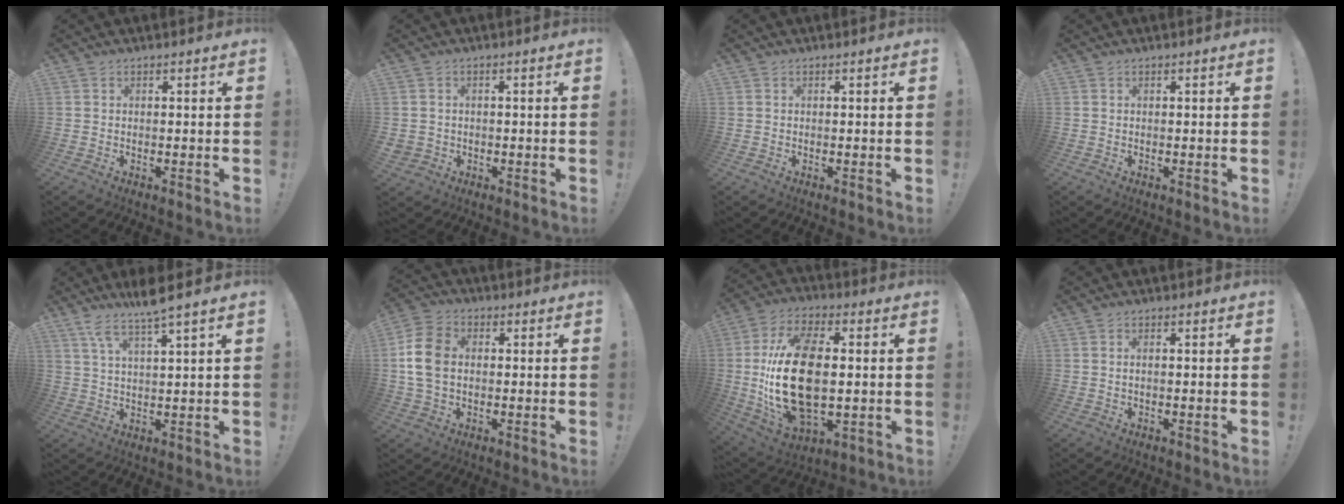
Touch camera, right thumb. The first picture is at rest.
{"total": 2.2, "force": [-0.1, 2.1, 0.7], "torque": [-0.014, 0.002, 0.000]}
{"total": 0.0}
{"total": 0.0}
{"total": 7.3, "force": [5.5, -0.2, 4.8], "torque": [-0.097, -0.025, 0.095]}
{"total": 11.3, "force": [0.4, 8.2, 7.7], "torque": [-0.156, 0.010, 0.010]}
{"total": 23.4, "force": [0.5, 13.5, 19.1], "torque": [-0.385, -0.004, 0.014]}
{"total": 0.9, "force": [0.1, 0.2, 0.9], "torque": [-0.026, 0.003, 0.004]}